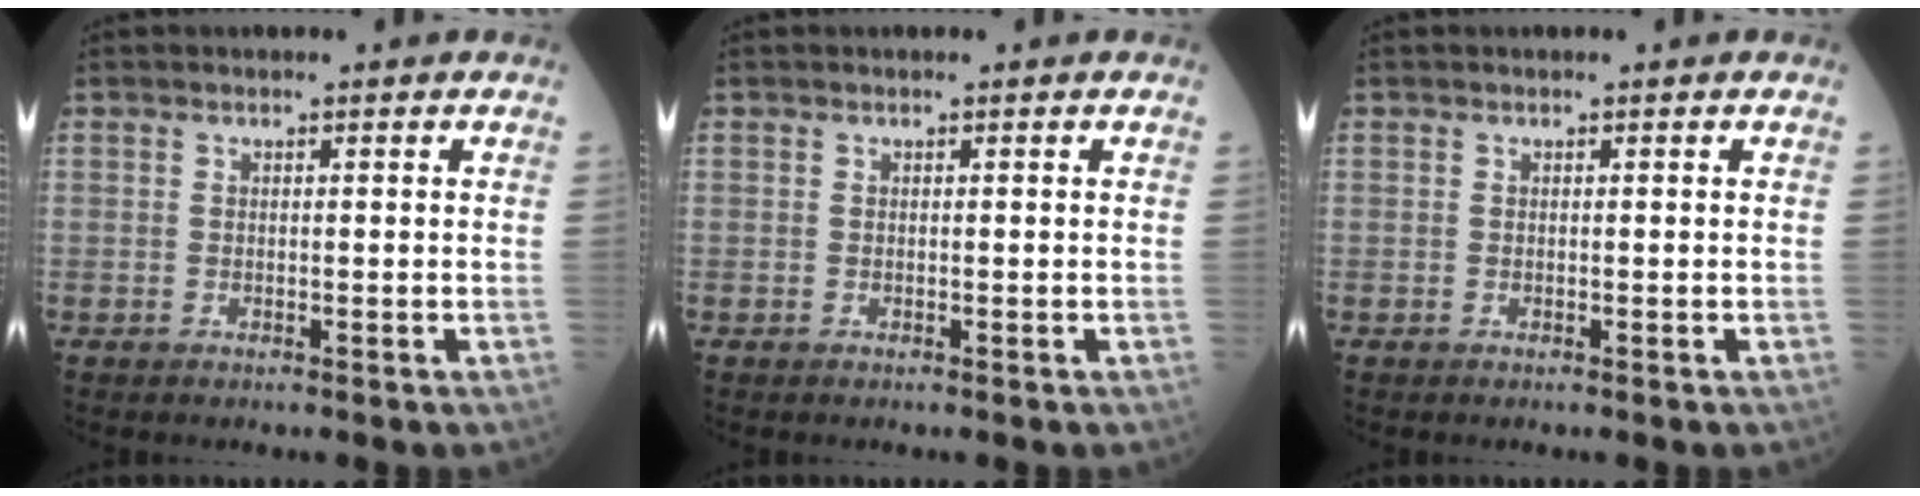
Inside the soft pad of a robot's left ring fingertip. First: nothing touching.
{"total": 0.0}
{"total": 0.0}